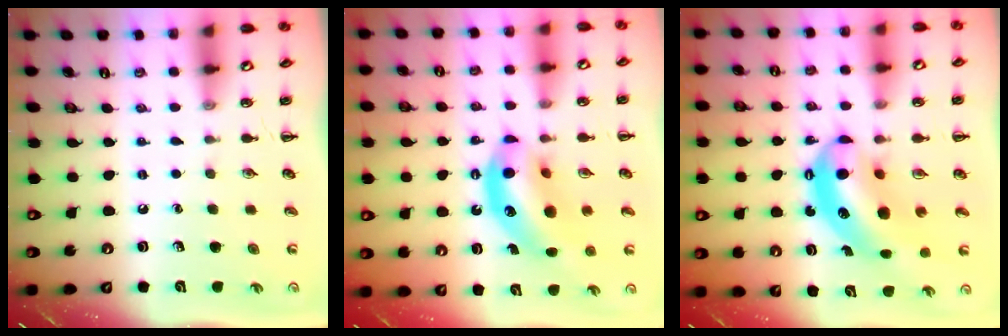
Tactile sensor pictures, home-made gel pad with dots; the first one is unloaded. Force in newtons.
{"total": 13.5, "press": 13.0, "slide": 3.5}
{"total": 10.8, "press": 10.4, "slide": 2.7}